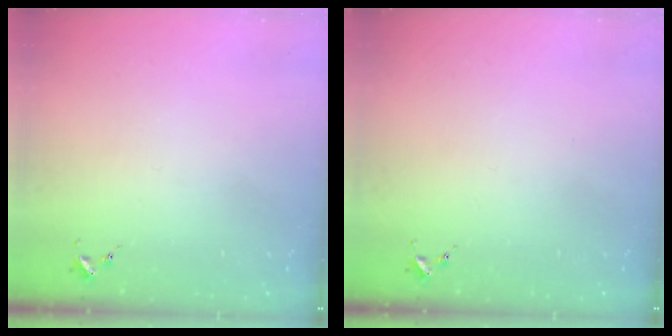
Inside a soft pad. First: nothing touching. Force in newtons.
{"total": 0.0}